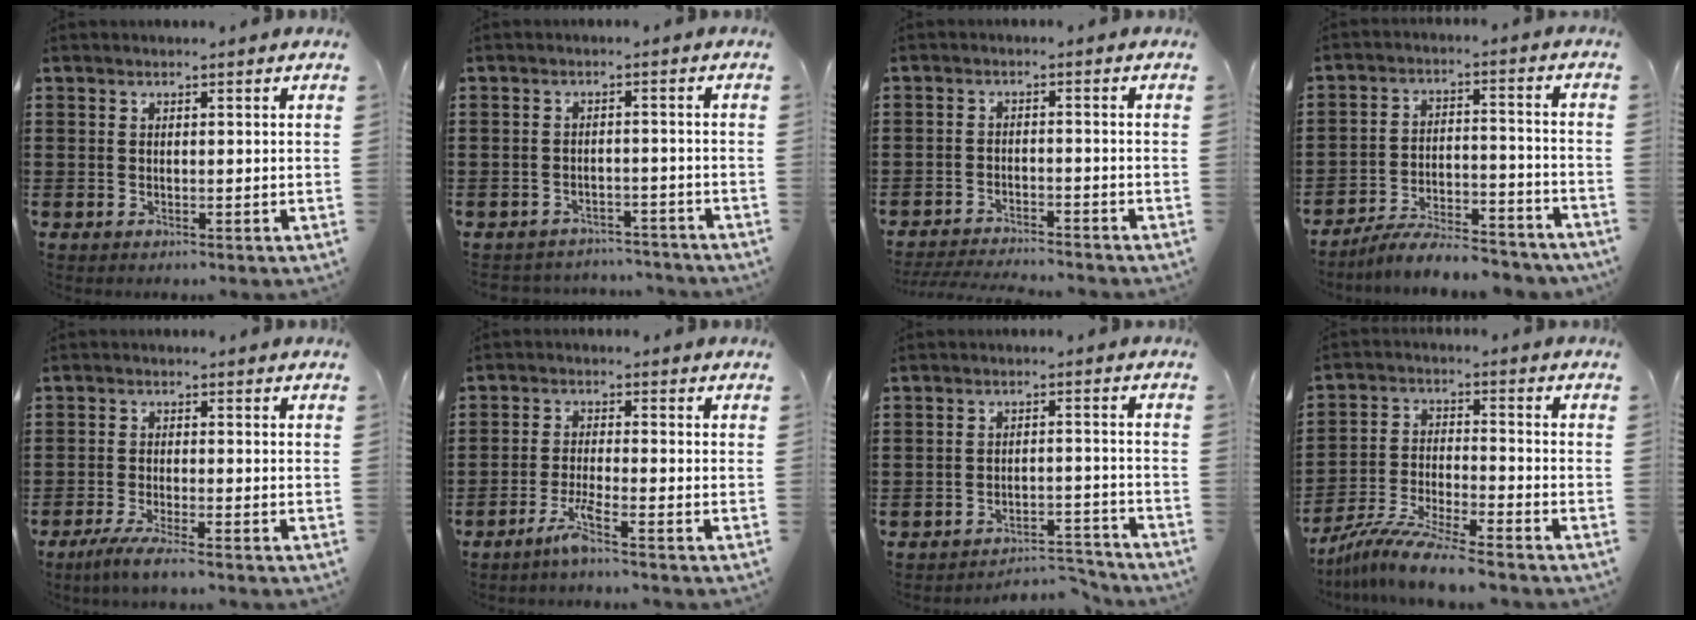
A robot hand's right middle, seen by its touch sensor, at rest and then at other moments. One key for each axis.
{"total": 2.2, "fx": -2.2, "fy": 0.3, "fz": 0.0, "tx": -0.005, "ty": 0.000, "tz": -0.048}
{"total": 2.7, "fx": -2.7, "fy": -0.1, "fz": 0.5, "tx": -0.015, "ty": -0.002, "tz": -0.058}
{"total": 6.8, "fx": -6.3, "fy": 0.7, "fz": 2.5, "tx": -0.036, "ty": 0.013, "tz": -0.117}
{"total": 2.9, "fx": -2.1, "fy": -0.4, "fz": 2.0, "tx": -0.038, "ty": -0.011, "tz": -0.038}
{"total": 3.8, "fx": -2.7, "fy": -0.2, "fz": 2.7, "tx": -0.060, "ty": -0.007, "tz": -0.051}
{"total": 3.5, "fx": -3.4, "fy": 0.2, "fz": 0.7, "tx": -0.013, "ty": 0.004, "tz": -0.072}
{"total": 8.2, "fx": -7.3, "fy": -0.1, "fz": 3.6, "tx": -0.072, "ty": 0.000, "tz": -0.141}